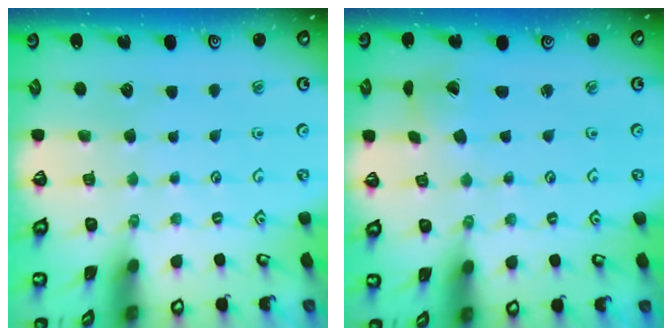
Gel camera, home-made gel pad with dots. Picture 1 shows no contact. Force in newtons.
{"total": 1.3, "press": 1.3, "slide": 0.3}